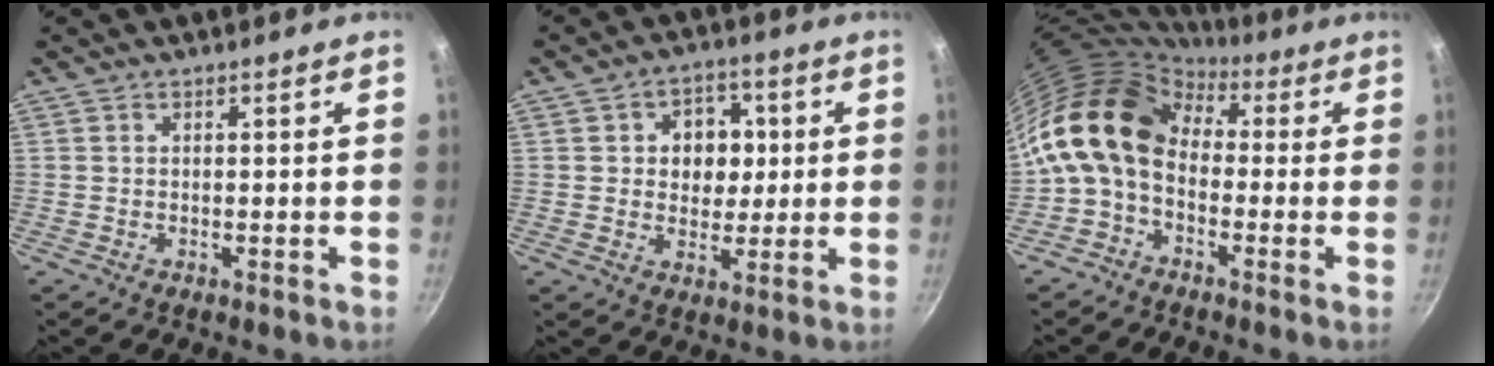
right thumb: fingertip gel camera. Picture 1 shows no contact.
{"total": 8.7, "force": [1.5, 7.1, 4.8], "torque": [-0.030, -0.001, 0.017]}
{"total": 13.8, "force": [0.4, 9.7, 9.8], "torque": [-0.163, 0.032, -0.020]}